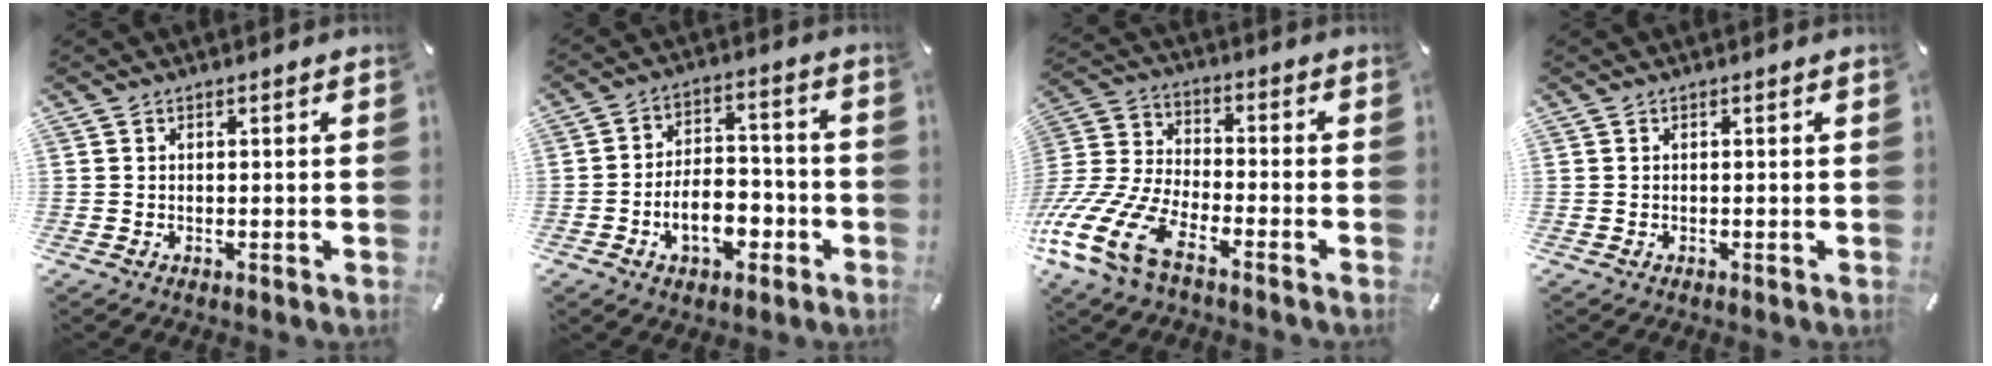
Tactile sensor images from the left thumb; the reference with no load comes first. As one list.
[{"total": 10.8, "force": [-4.1, 7.1, 7.1], "torque": [-0.114, 0.019, -0.071]}, {"total": 15.8, "force": [-10.6, 7.1, 9.4], "torque": [-0.213, 0.039, -0.200]}, {"total": 0.0}]